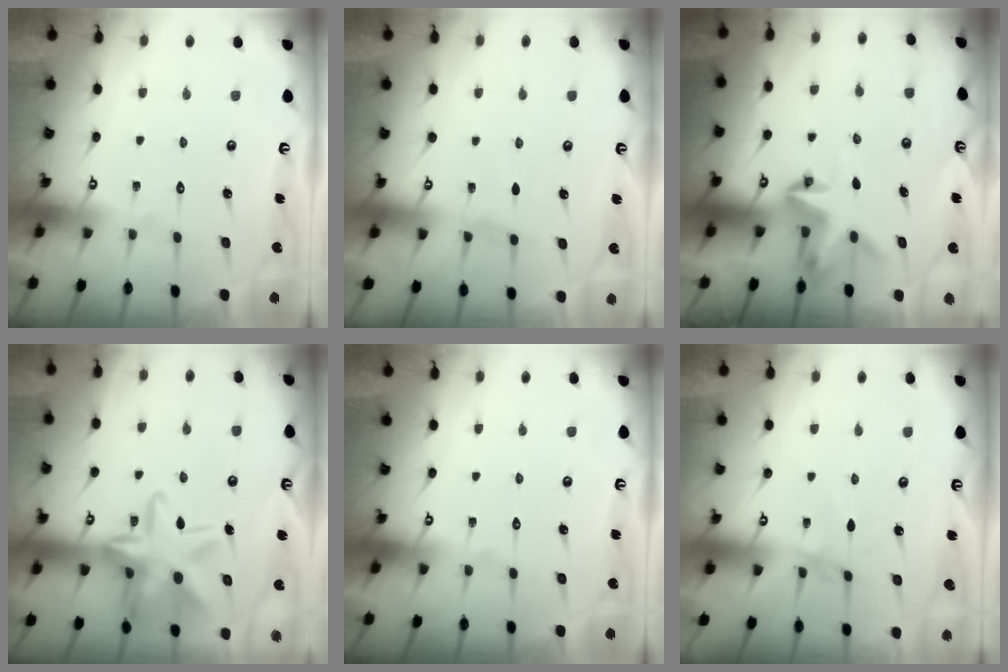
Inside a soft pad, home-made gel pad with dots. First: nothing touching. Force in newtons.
{"total": 1.9, "press": 1.9, "slide": 0.3}
{"total": 3.9, "press": 3.9, "slide": 0.4}
{"total": 18.8, "press": 18.7, "slide": 1.5}
{"total": 0.0}
{"total": 1.7, "press": 1.6, "slide": 0.4}